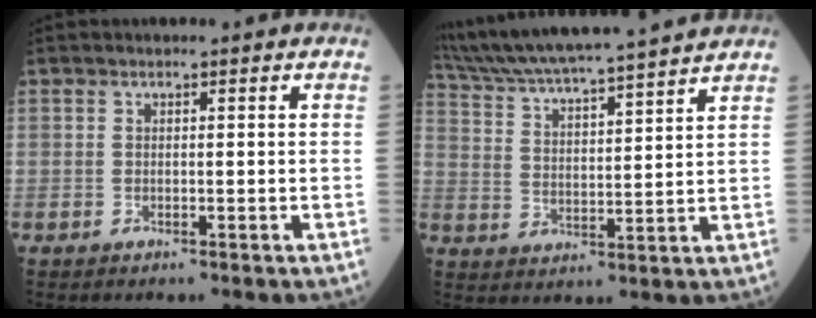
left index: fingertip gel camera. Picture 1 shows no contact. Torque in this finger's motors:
{"motor_torque": [1.04, -1.10, 0.32, 0.10]}